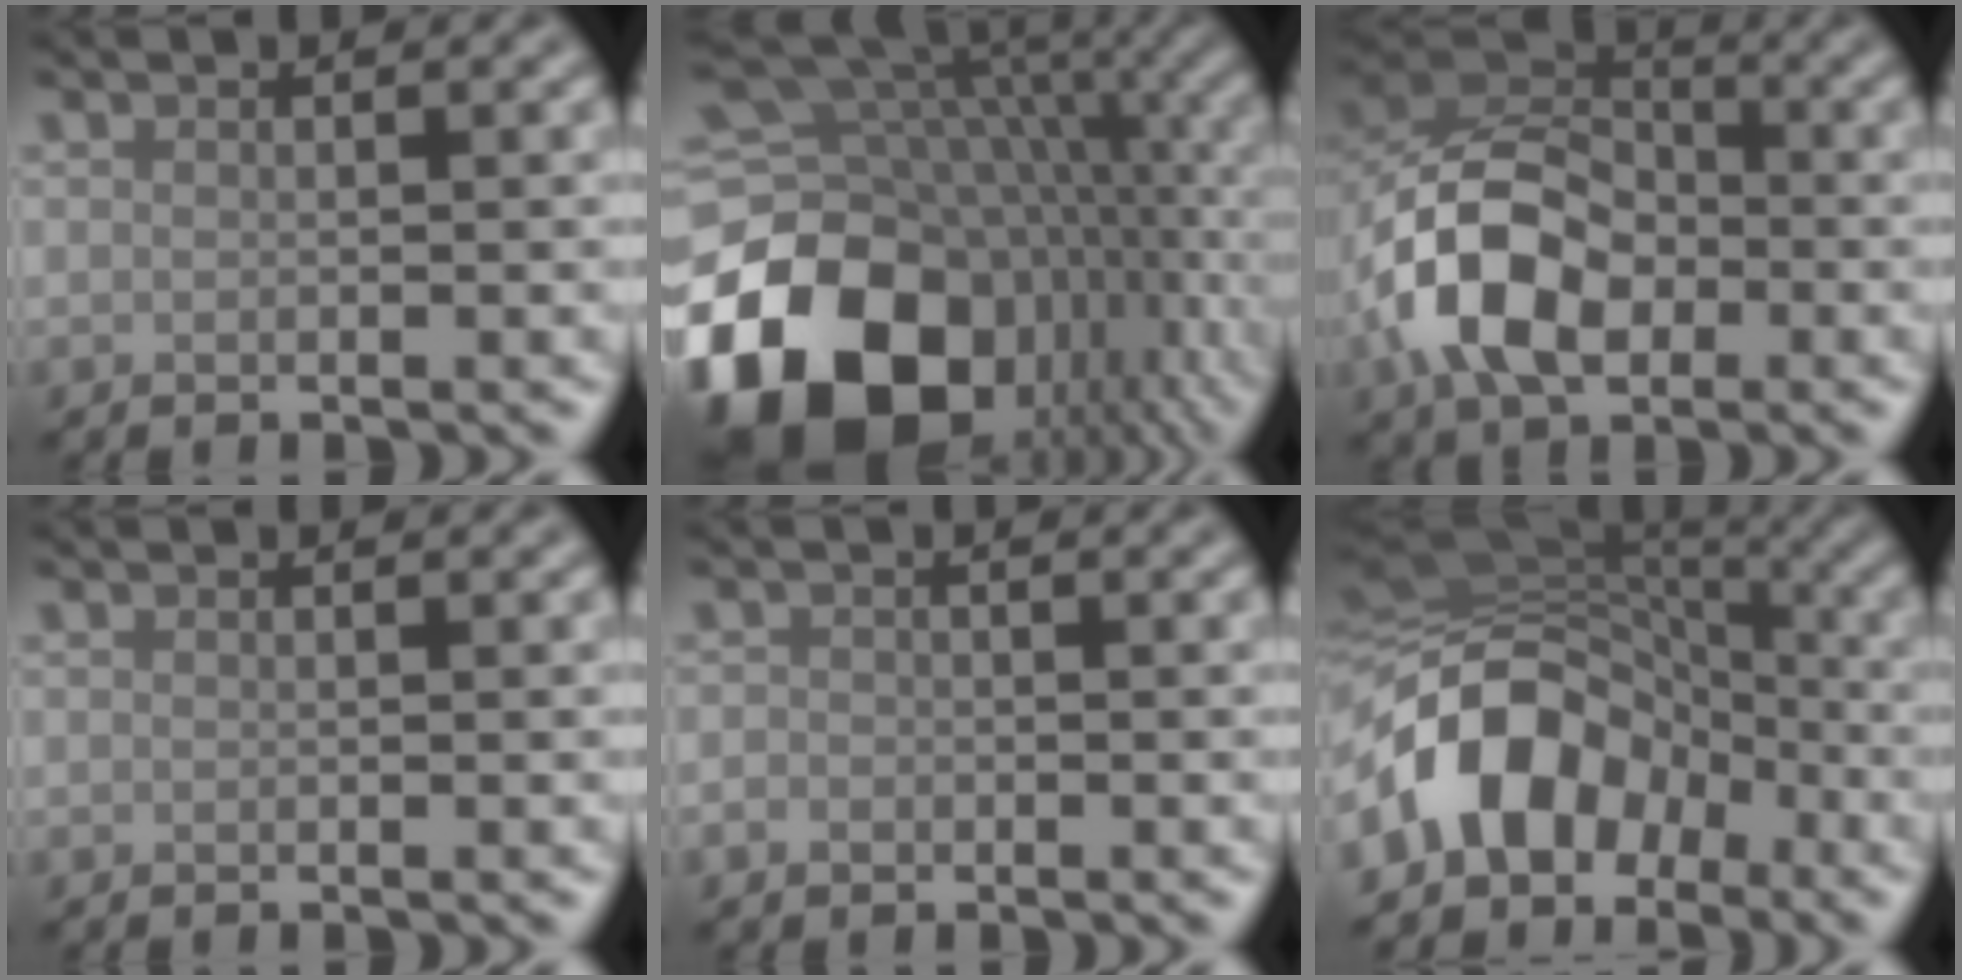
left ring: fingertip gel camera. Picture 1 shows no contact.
{"total": 20.9, "force": [-6.4, 15.3, 12.7], "torque": [-0.268, -0.030, -0.091]}
{"total": 9.3, "force": [-2.6, 6.3, 6.3], "torque": [-0.126, 0.006, -0.059]}
{"total": 0.0}
{"total": 1.1, "force": [-0.5, 0.9, 0.3], "torque": [-0.001, -0.003, -0.012]}
{"total": 10.2, "force": [-4.4, 7.4, 5.3], "torque": [-0.088, 0.013, -0.100]}